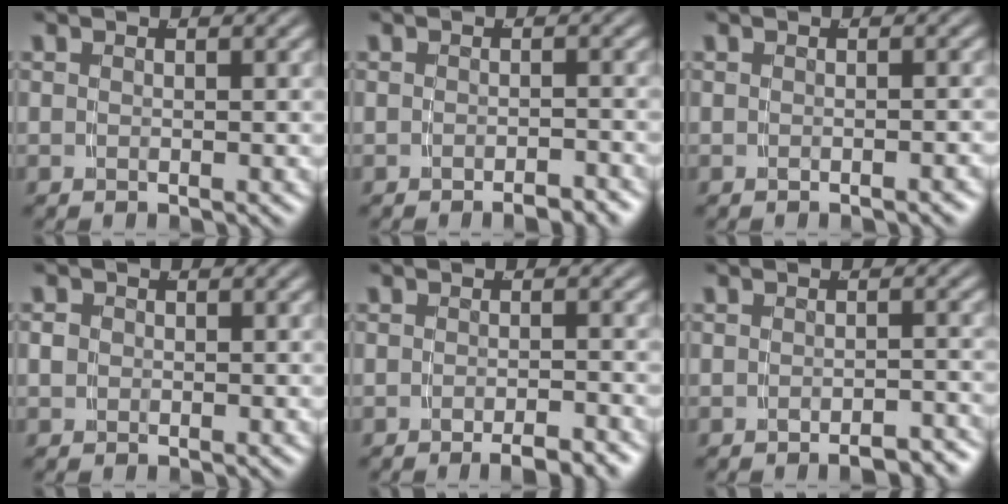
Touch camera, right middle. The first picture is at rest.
{"total": 1.8, "force": [-1.8, -0.1, 0.5], "torque": [-0.008, 0.001, -0.028]}
{"total": 0.9, "force": [-0.8, -0.4, 0.2], "torque": [-0.004, 0.004, -0.011]}
{"total": 0.6, "force": [-0.2, 0.5, 0.3], "torque": [-0.012, -0.007, 0.003]}
{"total": 2.5, "force": [-2.2, -0.1, 1.2], "torque": [-0.014, 0.003, -0.035]}
{"total": 3.1, "force": [-3.0, 0.4, 1.0], "torque": [-0.012, -0.003, -0.044]}